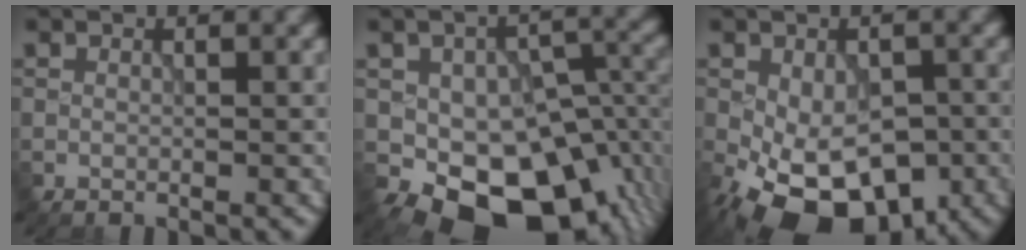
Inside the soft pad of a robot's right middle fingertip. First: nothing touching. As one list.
[{"total": 13.2, "force": [-5.4, 7.9, 9.1], "torque": [-0.132, -0.012, -0.075]}, {"total": 11.5, "force": [-5.6, 6.2, 7.9], "torque": [-0.138, -0.033, -0.079]}]